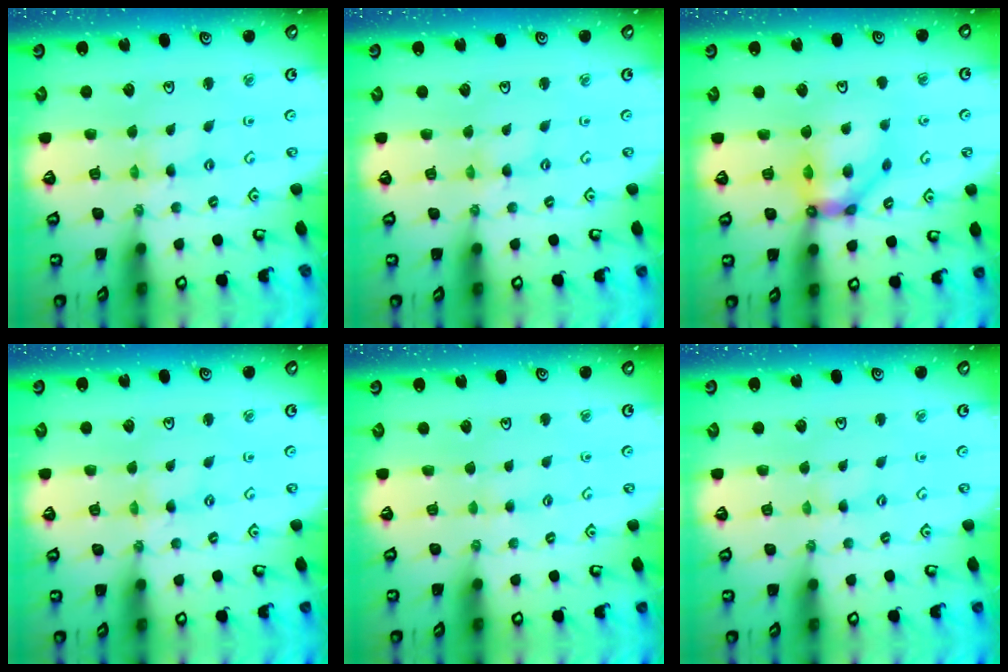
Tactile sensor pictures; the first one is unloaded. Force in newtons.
{"total": 0.6, "press": 0.6, "slide": 0.1}
{"total": 11.5, "press": 11.4, "slide": 1.6}
{"total": 0.0}
{"total": 2.4, "press": 2.4, "slide": 0.3}
{"total": 0.7, "press": 0.7, "slide": 0.1}